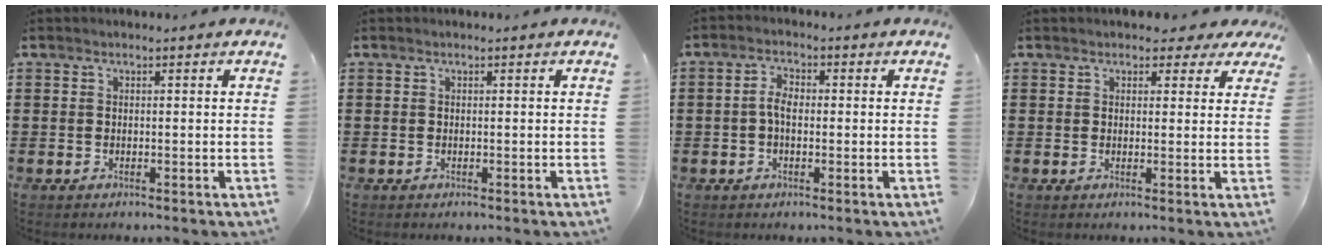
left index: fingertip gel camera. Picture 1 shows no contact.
{"total": 0.0}
{"total": 3.3, "force": [-0.3, 1.6, 2.9], "torque": [-0.061, 0.003, -0.008]}
{"total": 2.2, "force": [1.5, 1.3, 0.9], "torque": [-0.008, 0.003, 0.024]}